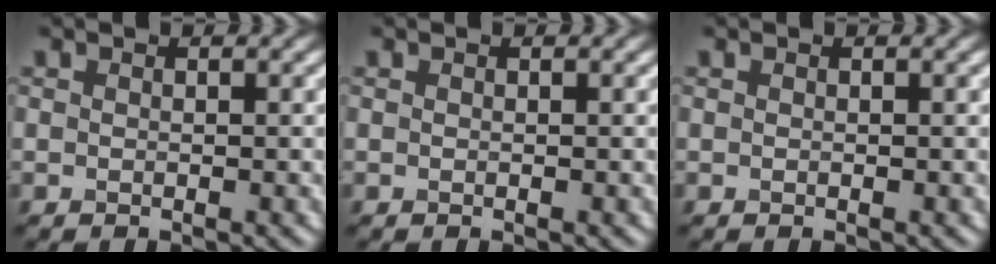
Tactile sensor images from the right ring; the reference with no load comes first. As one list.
[{"total": 0.0}, {"total": 0.0}]